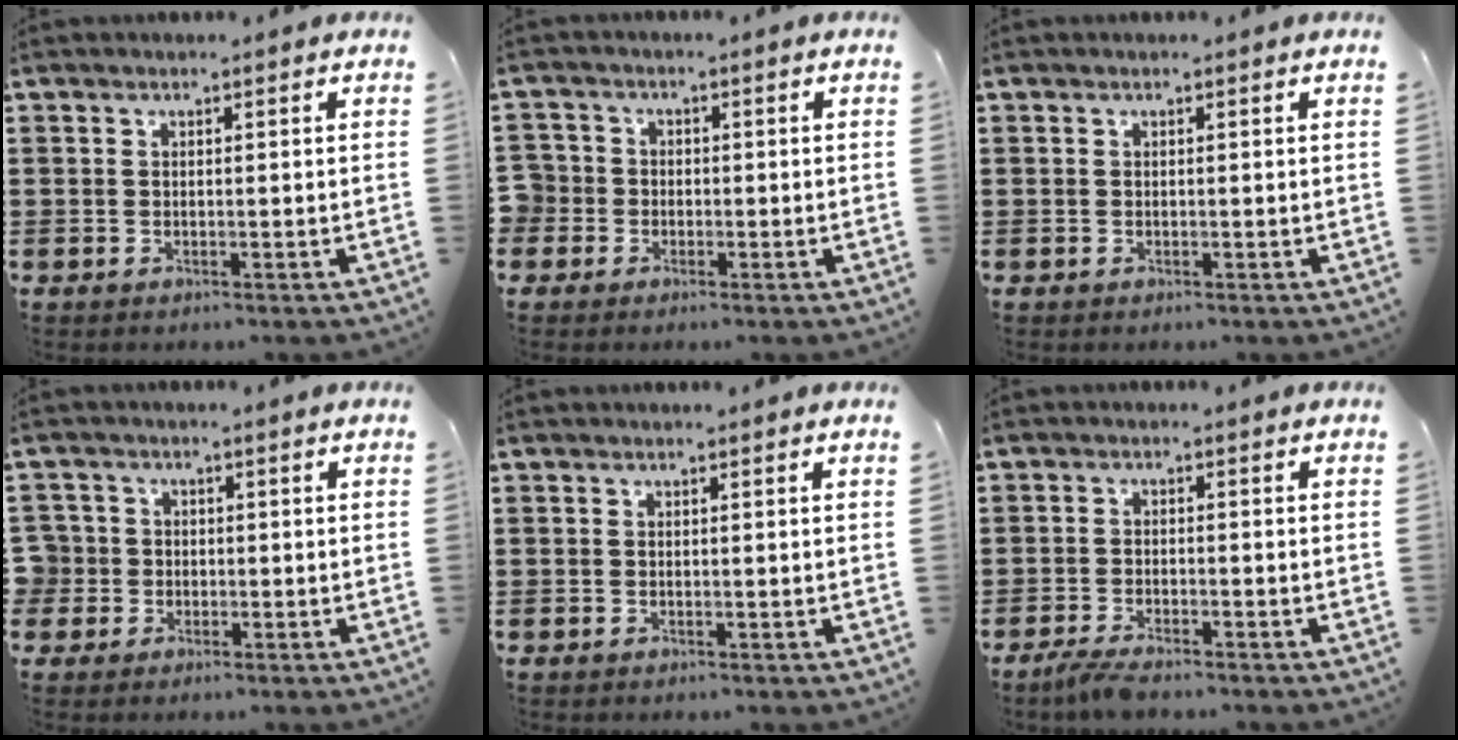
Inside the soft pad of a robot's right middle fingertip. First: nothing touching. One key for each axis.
{"total": 3.1, "fx": -1.1, "fy": 2.9, "fz": 0.2, "tx": -0.033, "ty": 0.001, "tz": -0.032}
{"total": 0.0}
{"total": 3.5, "fx": -0.6, "fy": 3.4, "fz": 0.5, "tx": -0.039, "ty": 0.003, "tz": -0.022}
{"total": 0.0}
{"total": 2.6, "fx": -2.3, "fy": 0.1, "fz": 1.3, "tx": -0.037, "ty": -0.006, "tz": -0.048}